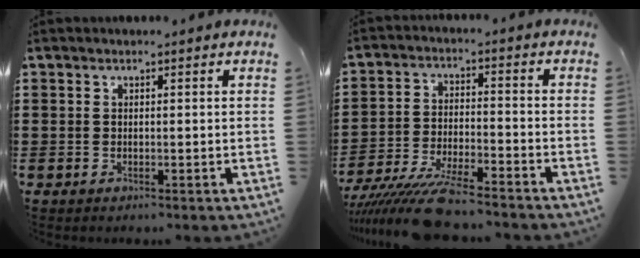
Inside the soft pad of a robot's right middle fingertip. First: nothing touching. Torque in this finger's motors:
{"motor_torque": [2.14, 0.00, 1.05, 0.21]}